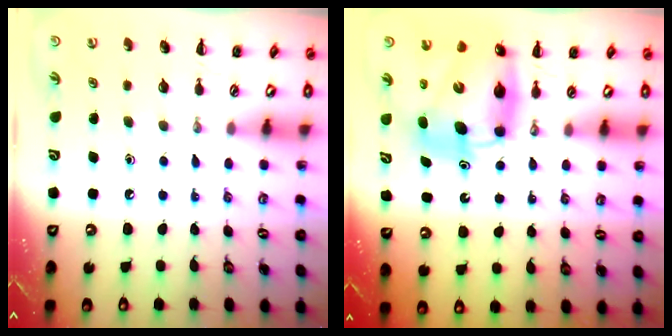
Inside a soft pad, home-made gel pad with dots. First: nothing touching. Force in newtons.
{"total": 10.6, "press": 10.2, "slide": 3.0}